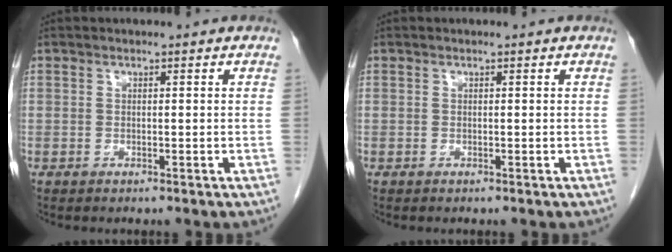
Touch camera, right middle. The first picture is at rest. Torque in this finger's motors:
{"motor_torque": [-0.01, -0.01, 0.00, 0.00]}